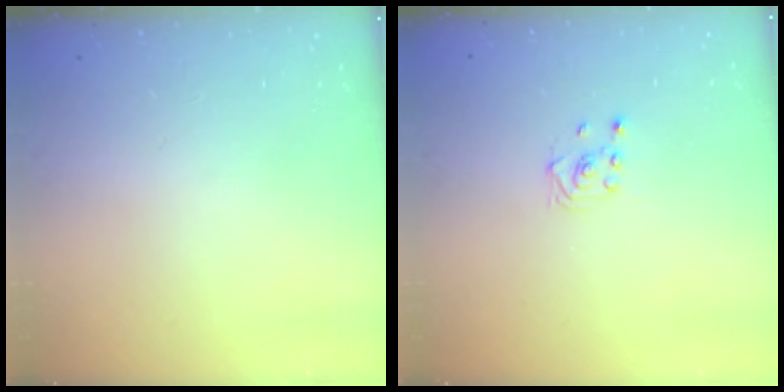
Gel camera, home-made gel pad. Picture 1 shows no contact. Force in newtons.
{"total": 1.6, "press": 1.4, "slide": 0.9}